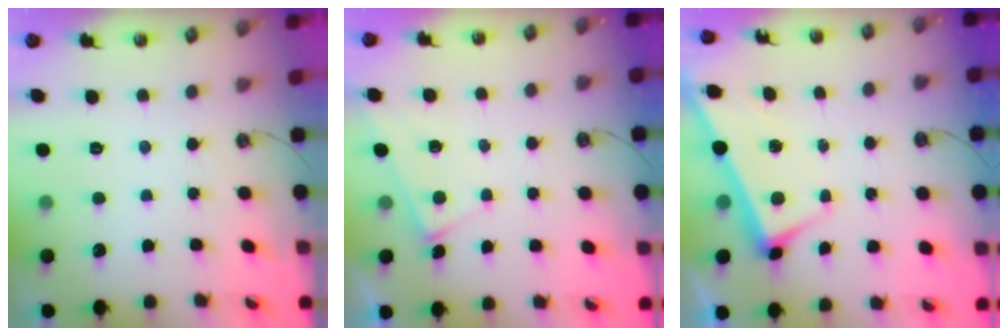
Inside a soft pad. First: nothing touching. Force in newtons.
{"total": 2.9, "press": 2.9, "slide": 0.3}
{"total": 2.7, "press": 2.7, "slide": 0.4}